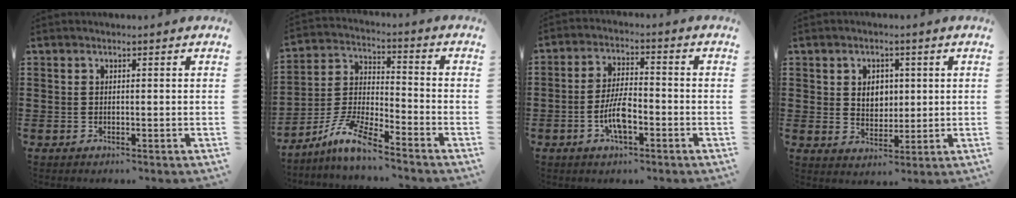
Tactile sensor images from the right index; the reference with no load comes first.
{"total": 8.0, "force": [-6.7, 0.8, 4.4], "torque": [-0.110, -0.006, -0.135]}
{"total": 6.6, "force": [-2.3, 2.4, 5.7], "torque": [-0.130, -0.001, -0.051]}
{"total": 3.8, "force": [0.8, 3.0, 2.2], "torque": [-0.047, 0.005, 0.011]}